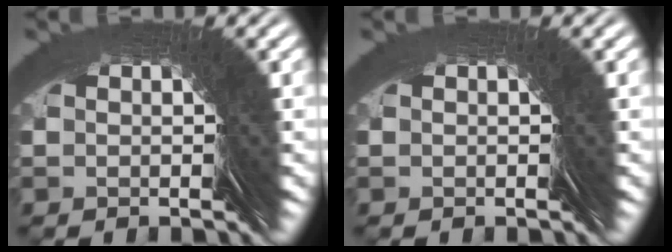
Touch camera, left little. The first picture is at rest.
{"total": 0.0}